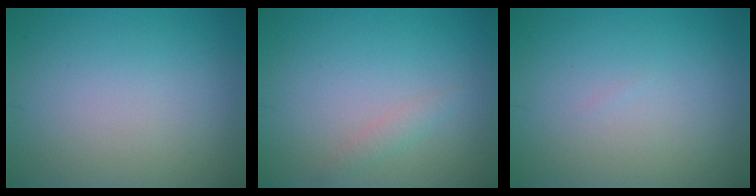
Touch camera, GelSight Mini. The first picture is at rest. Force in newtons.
{"total": 1.1, "press": 1.1, "slide": 0.0}
{"total": 0.0}